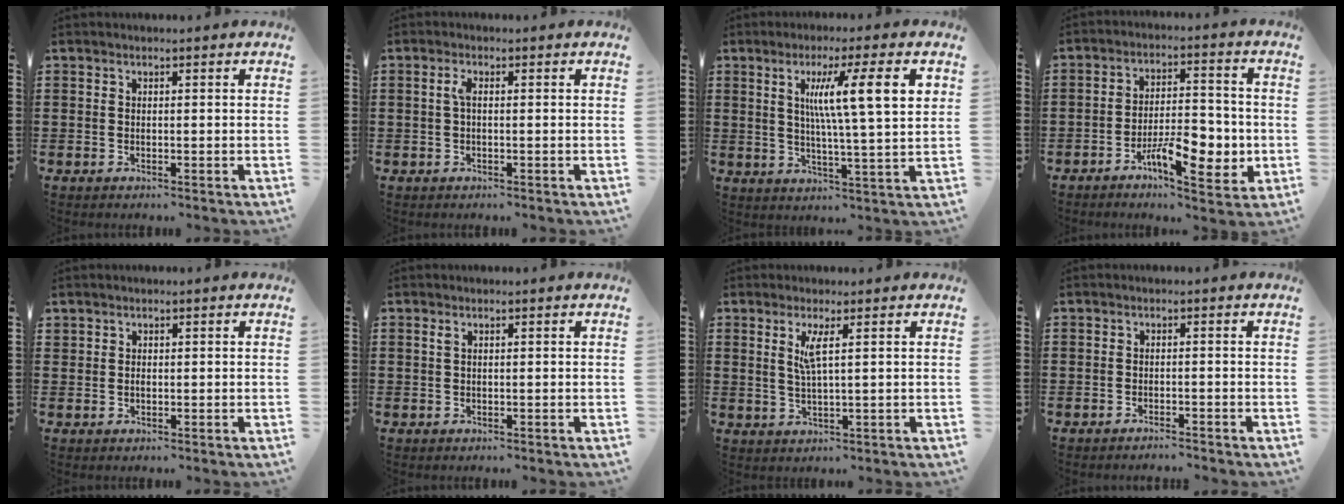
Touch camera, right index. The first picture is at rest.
{"total": 1.8, "force": [-0.1, 0.5, 1.7], "torque": [-0.041, -0.002, -0.004]}
{"total": 10.5, "force": [3.2, 1.1, 9.9], "torque": [-0.186, 0.004, 0.047]}
{"total": 9.5, "force": [-3.7, 4.2, 7.6], "torque": [-0.118, 0.010, -0.061]}
{"total": 0.5, "force": [0.1, 0.4, 0.3], "torque": [-0.008, -0.001, 0.002]}
{"total": 0.5, "force": [0.2, 0.1, 0.5], "torque": [-0.011, 0.000, 0.004]}
{"total": 3.4, "force": [1.3, -0.2, 3.1], "torque": [-0.066, -0.006, 0.020]}
{"total": 1.2, "force": [-1.2, -0.1, 0.1], "torque": [-0.005, 0.001, -0.024]}